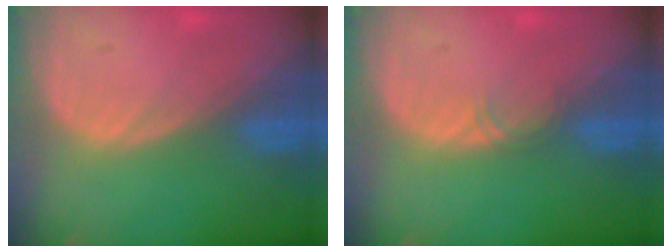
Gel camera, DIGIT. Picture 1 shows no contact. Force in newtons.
{"total": 1.1, "press": 1.1, "slide": 0.1}